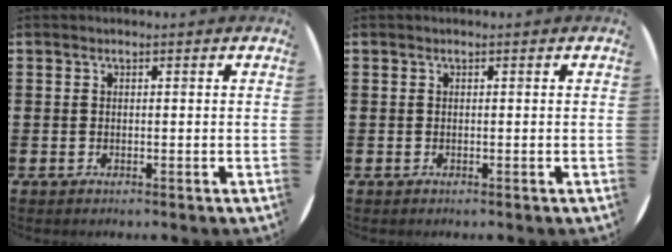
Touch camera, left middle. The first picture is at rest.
{"total": 0.0}